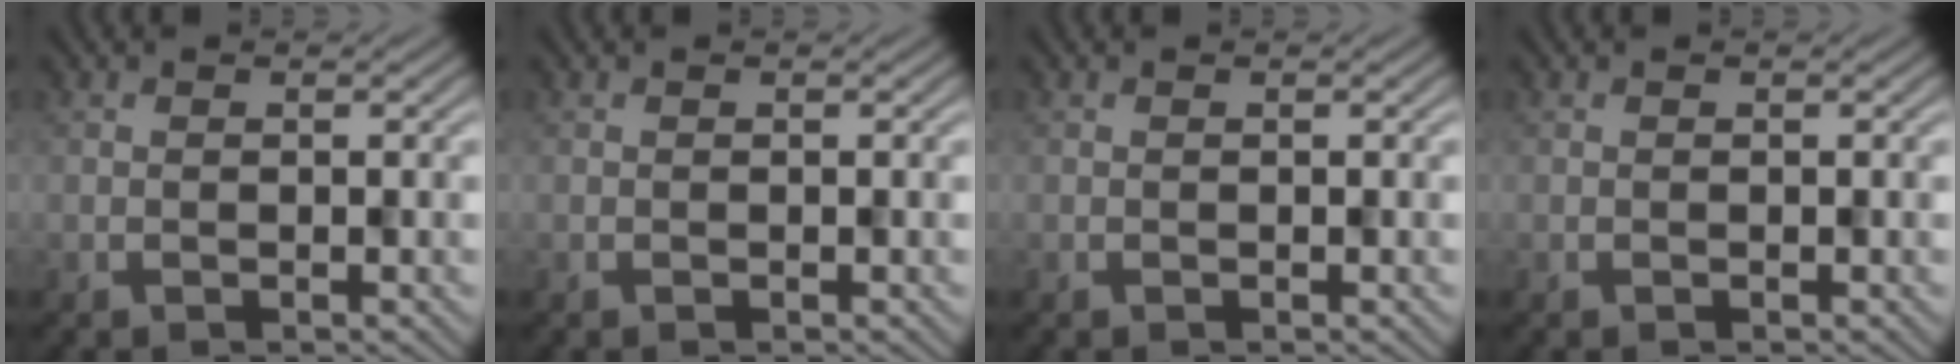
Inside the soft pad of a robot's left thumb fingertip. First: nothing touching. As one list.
[{"total": 0.0}, {"total": 0.0}, {"total": 0.0}]